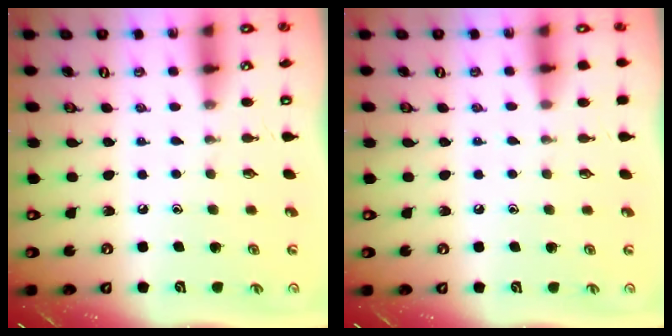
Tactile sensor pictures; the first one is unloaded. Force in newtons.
{"total": 4.3, "press": 4.3, "slide": 0.6}